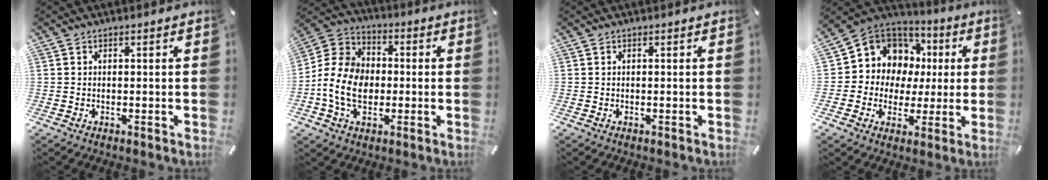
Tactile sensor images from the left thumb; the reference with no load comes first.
{"total": 12.3, "force": [-2.6, 9.9, 6.9], "torque": [-0.162, 0.023, -0.047]}
{"total": 0.0}
{"total": 10.4, "force": [3.2, 9.8, 1.3], "torque": [-0.036, -0.040, 0.070]}